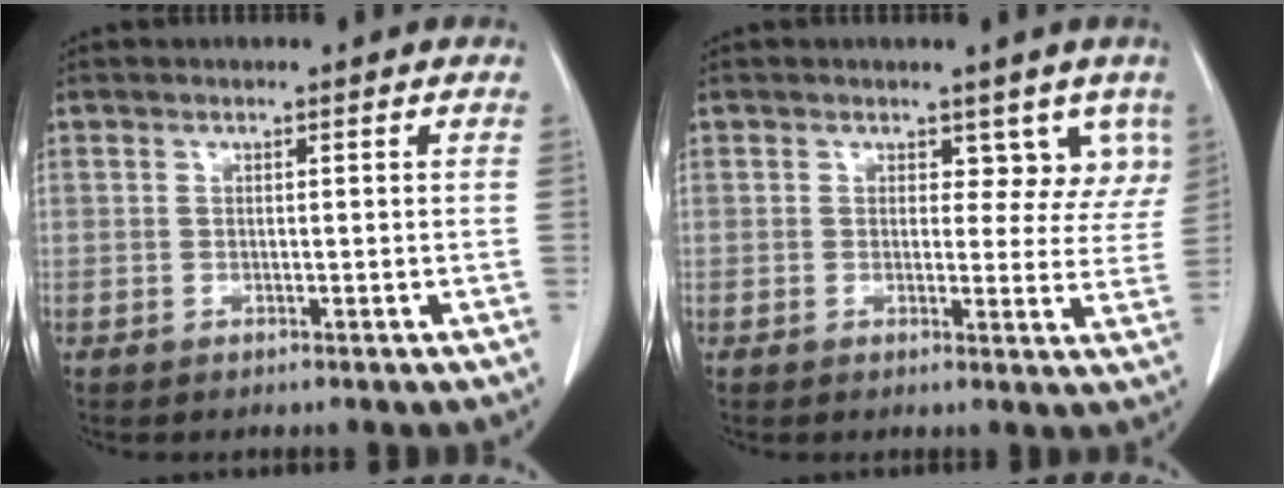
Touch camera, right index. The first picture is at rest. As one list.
[{"total": 5.4, "force": [3.6, 3.3, 2.1], "torque": [0.003, -0.005, 0.031]}]